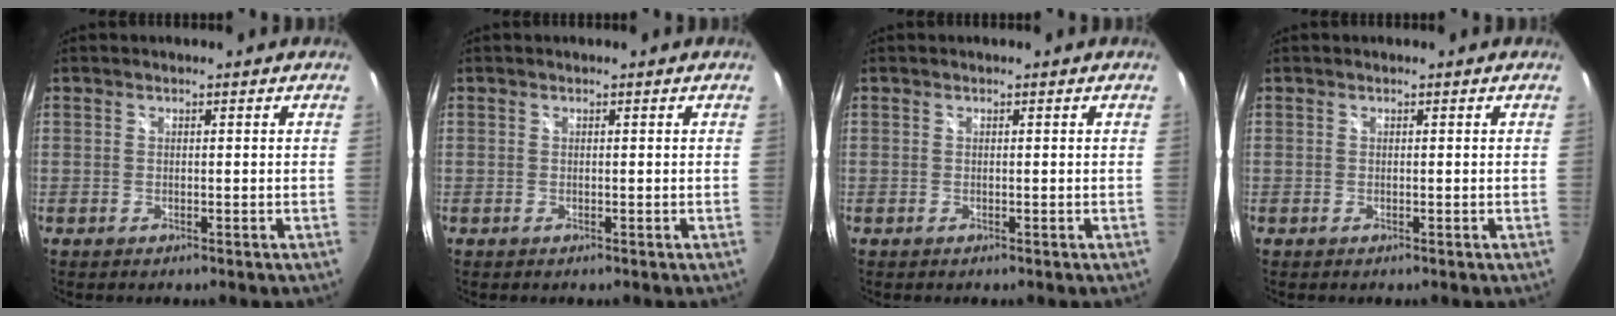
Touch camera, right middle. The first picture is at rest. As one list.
[{"total": 0.0}, {"total": 0.0}, {"total": 0.0}]